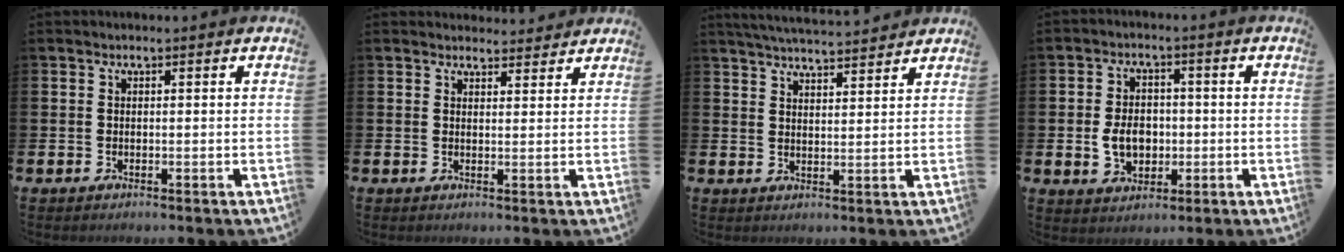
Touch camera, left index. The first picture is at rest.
{"total": 2.5, "force": [2.4, 0.7, -0.2], "torque": [0.010, -0.014, 0.042]}
{"total": 4.8, "force": [4.8, 0.1, 0.5], "torque": [-0.018, -0.026, 0.086]}
{"total": 5.3, "force": [-0.6, 4.0, 3.4], "torque": [-0.055, 0.005, -0.016]}